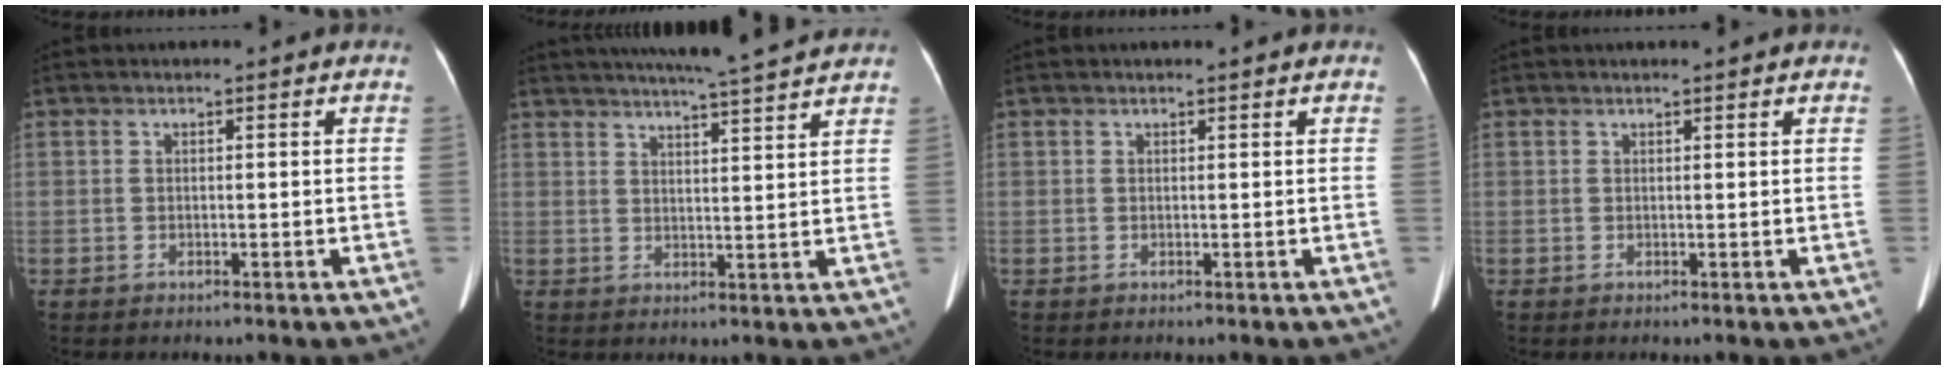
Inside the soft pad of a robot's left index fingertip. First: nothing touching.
{"total": 13.4, "force": [12.1, -0.1, 5.9], "torque": [-0.099, -0.006, 0.155]}
{"total": 1.9, "force": [1.7, 0.2, 0.9], "torque": [-0.009, -0.002, 0.017]}
{"total": 2.6, "force": [2.3, 0.3, 1.1], "torque": [-0.012, -0.002, 0.023]}